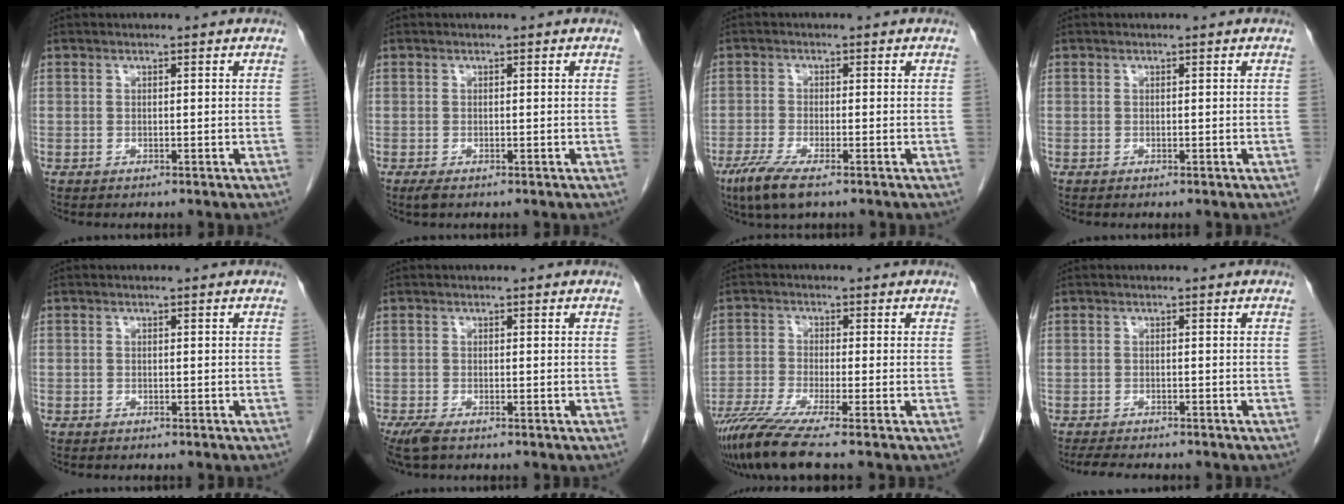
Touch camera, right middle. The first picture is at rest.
{"total": 1.1, "force": [-0.7, 0.3, 0.8], "torque": [-0.016, -0.003, -0.009]}
{"total": 5.7, "force": [-3.7, 0.8, 4.3], "torque": [-0.089, -0.017, -0.067]}
{"total": 0.0}
{"total": 0.7, "force": [-0.6, 0.4, 0.1], "torque": [-0.001, 0.003, -0.008]}
{"total": 3.5, "force": [-2.5, 1.0, 2.2], "torque": [-0.050, -0.012, -0.043]}
{"total": 7.8, "force": [-6.0, -1.3, 4.9], "torque": [-0.087, -0.029, -0.110]}
{"total": 6.6, "force": [-5.8, 1.1, 2.8], "torque": [-0.046, -0.014, -0.087]}